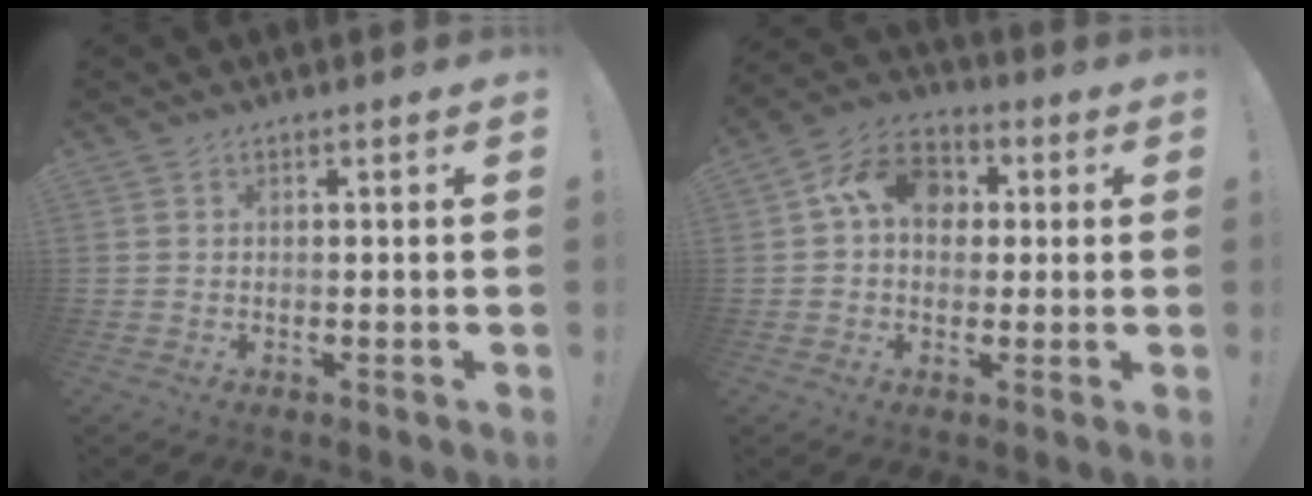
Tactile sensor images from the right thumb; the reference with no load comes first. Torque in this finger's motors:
{"motor_torque": [1.19, 1.77, 0.70, -0.16, 0.15]}